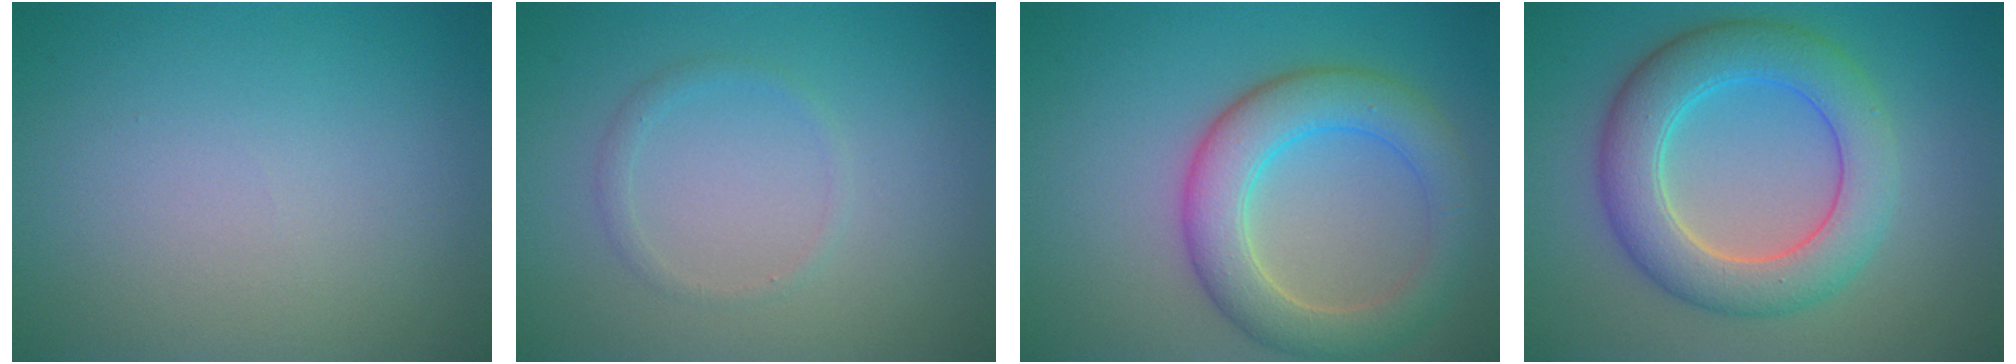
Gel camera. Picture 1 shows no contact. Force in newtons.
{"total": 0.9, "press": 0.9, "slide": 0.1}
{"total": 6.1, "press": 6.1, "slide": 0.2}
{"total": 6.9, "press": 6.9, "slide": 0.1}